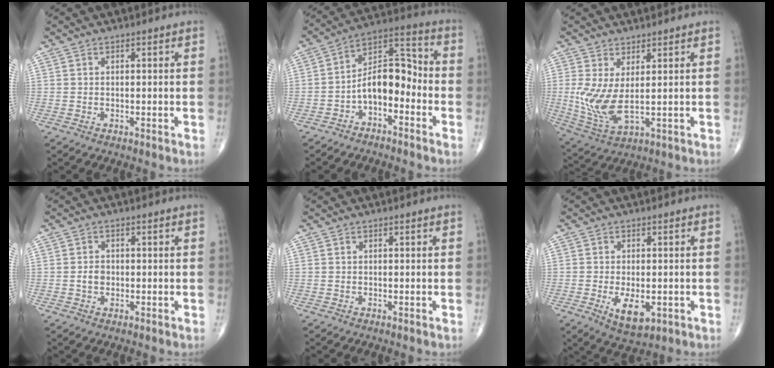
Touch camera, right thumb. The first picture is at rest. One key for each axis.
{"total": 10.4, "fx": -3.6, "fy": 5.9, "fz": 7.8, "tx": -0.107, "ty": 0.062, "tz": -0.072}
{"total": 8.5, "fx": 0.8, "fy": 3.4, "fz": 7.8, "tx": -0.180, "ty": -0.019, "tz": 0.027}
{"total": 2.2, "fx": -0.3, "fy": 1.7, "fz": 1.3, "tx": -0.018, "ty": 0.006, "tz": -0.007}
{"total": 0.0}
{"total": 6.8, "fx": -1.8, "fy": 3.5, "fz": 5.5, "tx": -0.083, "ty": -0.010, "tz": -0.020}